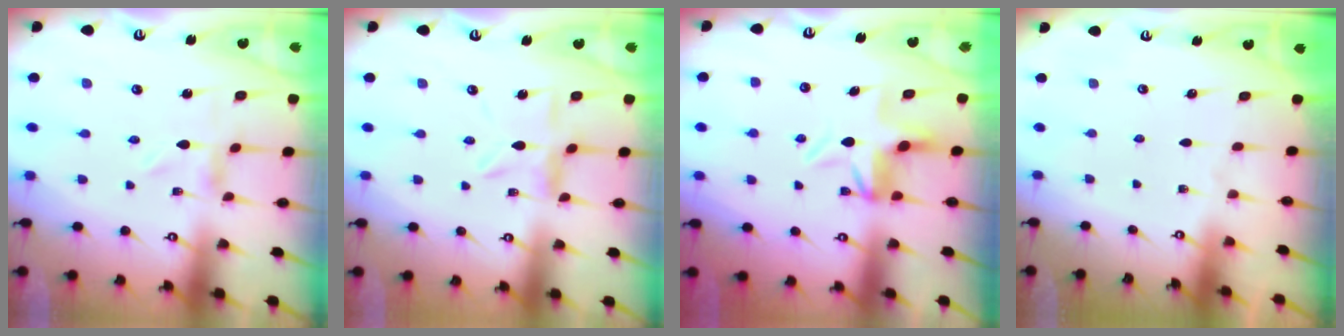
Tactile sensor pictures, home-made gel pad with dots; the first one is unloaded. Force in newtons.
{"total": 5.4, "press": 5.4, "slide": 0.5}
{"total": 7.0, "press": 6.7, "slide": 2.0}
{"total": 0.0}